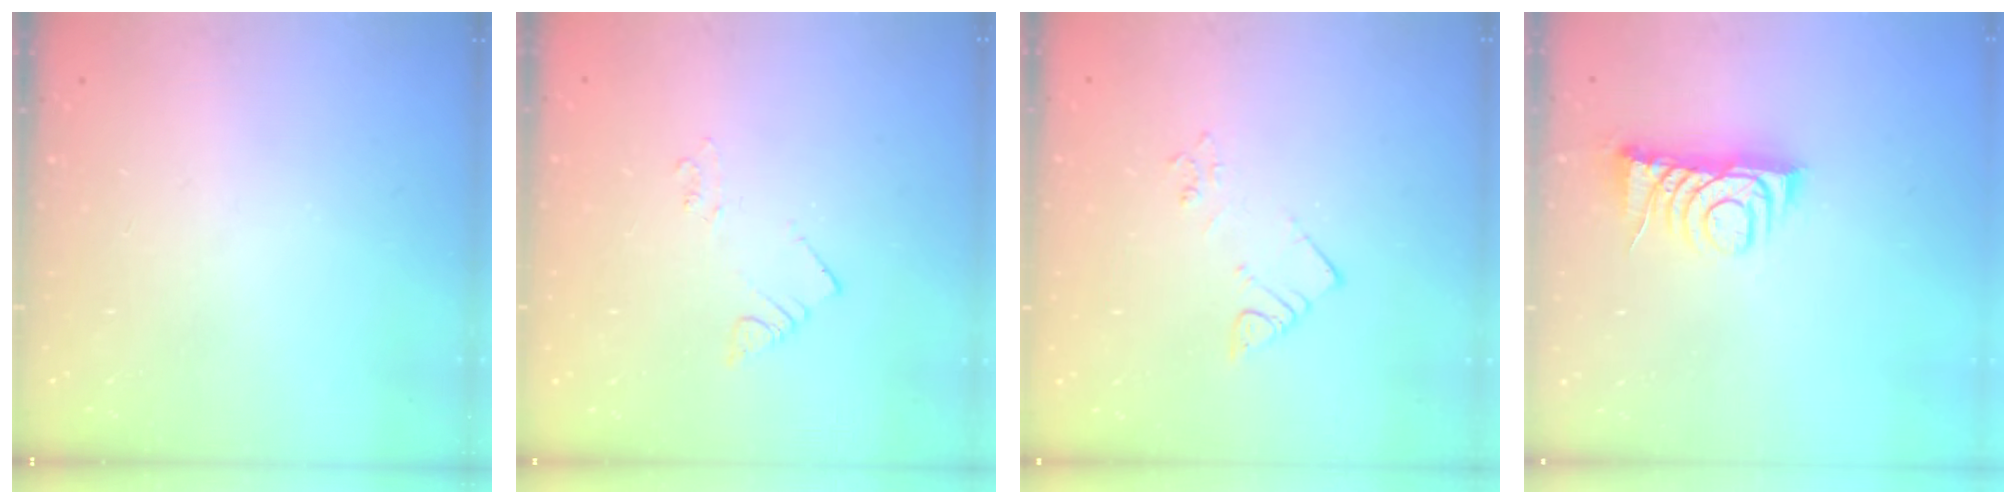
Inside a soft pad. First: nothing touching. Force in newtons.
{"total": 1.9, "press": 1.9, "slide": 0.3}
{"total": 3.7, "press": 3.7, "slide": 0.5}
{"total": 7.6, "press": 7.6, "slide": 0.0}